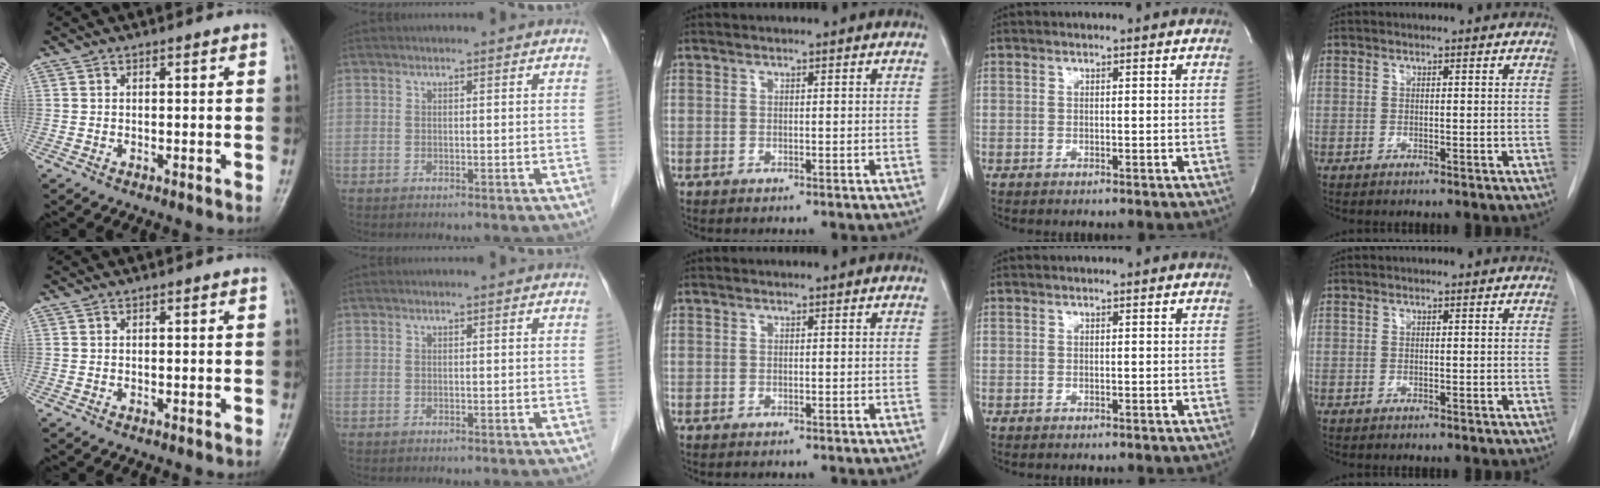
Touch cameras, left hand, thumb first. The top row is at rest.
{}